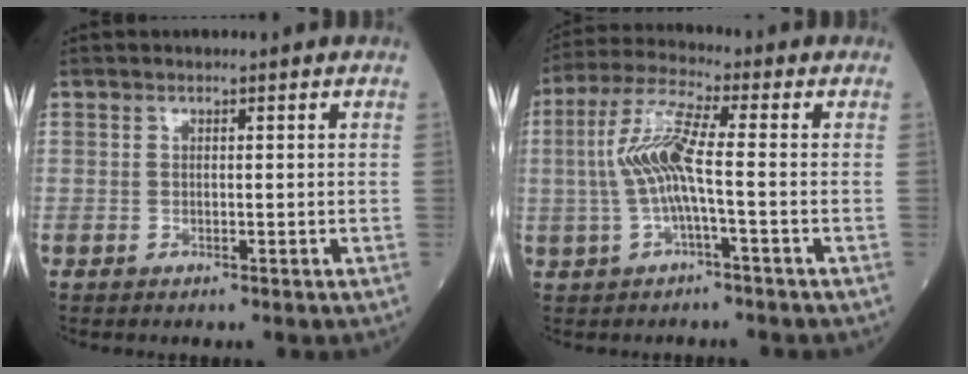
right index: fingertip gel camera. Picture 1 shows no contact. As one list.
[{"total": 8.2, "force": [-0.9, 0.8, 8.1], "torque": [-0.176, 0.020, -0.020]}]